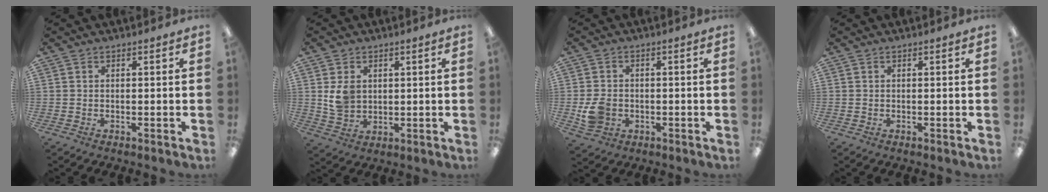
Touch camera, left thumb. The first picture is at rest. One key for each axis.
{"total": 6.0, "fx": 1.9, "fy": 4.8, "fz": 3.1, "tx": -0.051, "ty": 0.004, "tz": 0.037}
{"total": 5.9, "fx": -1.2, "fy": 4.9, "fz": 3.1, "tx": -0.057, "ty": 0.006, "tz": -0.019}
{"total": 0.0}